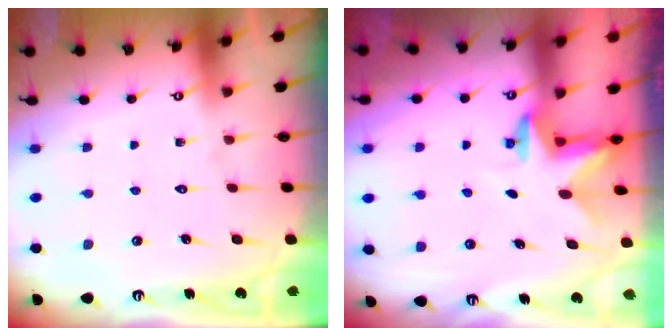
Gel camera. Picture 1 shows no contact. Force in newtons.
{"total": 2.4, "press": 2.4, "slide": 0.4}